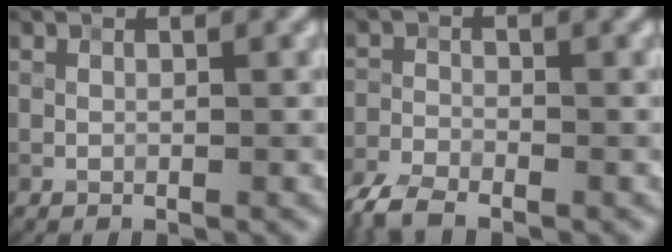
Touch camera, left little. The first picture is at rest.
{"total": 4.2, "force": [-3.6, 1.2, 1.9], "torque": [-0.041, -0.008, -0.084]}